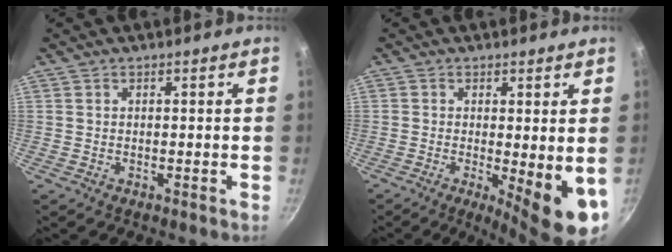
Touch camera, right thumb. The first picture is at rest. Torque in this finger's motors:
{"motor_torque": [0.10, 1.23, 0.09, -0.06, 0.30]}